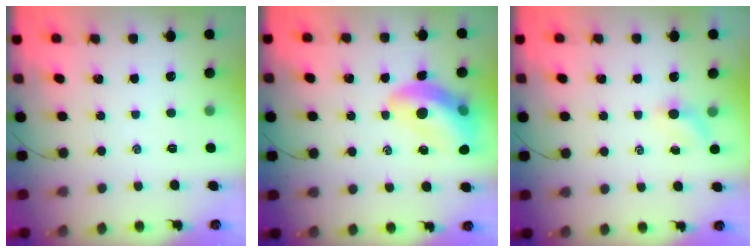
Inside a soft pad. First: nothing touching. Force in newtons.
{"total": 13.4, "press": 12.9, "slide": 3.3}
{"total": 2.4, "press": 2.3, "slide": 0.7}